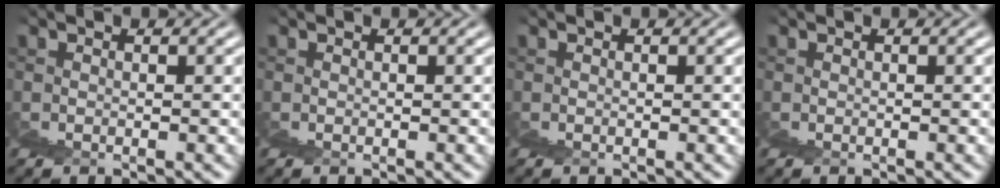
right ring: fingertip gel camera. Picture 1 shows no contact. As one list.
[{"total": 0.0}, {"total": 0.0}, {"total": 0.0}]